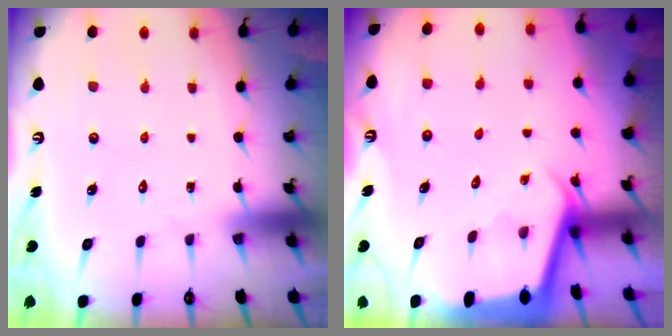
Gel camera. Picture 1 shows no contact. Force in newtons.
{"total": 2.3, "press": 2.3, "slide": 0.1}